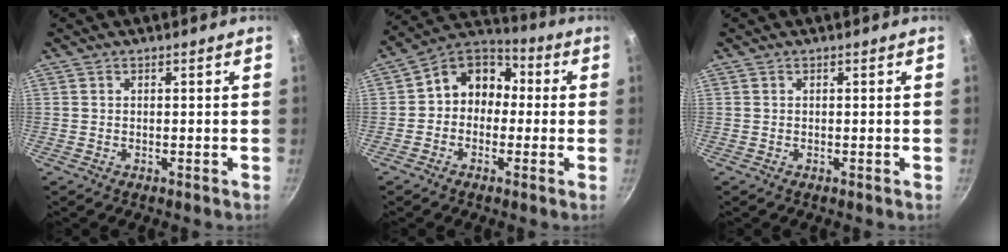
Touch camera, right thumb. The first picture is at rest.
{"total": 10.7, "force": [-0.1, 8.9, 5.9], "torque": [-0.047, 0.042, -0.030]}
{"total": 0.0}